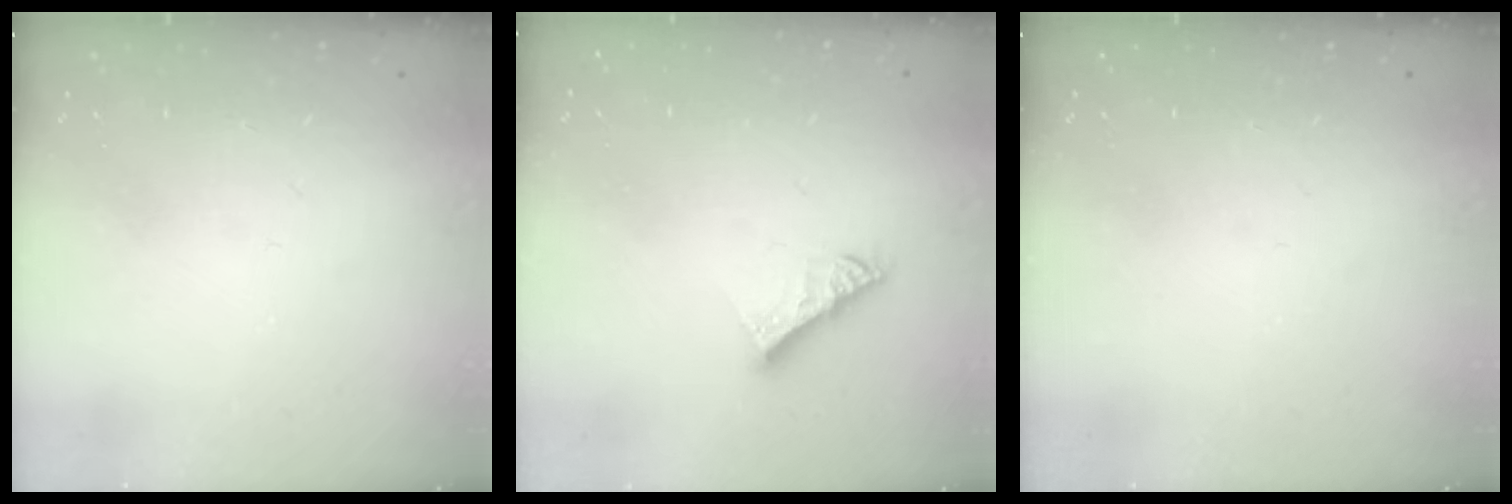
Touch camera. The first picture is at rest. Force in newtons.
{"total": 5.7, "press": 5.7, "slide": 0.4}
{"total": 0.0}